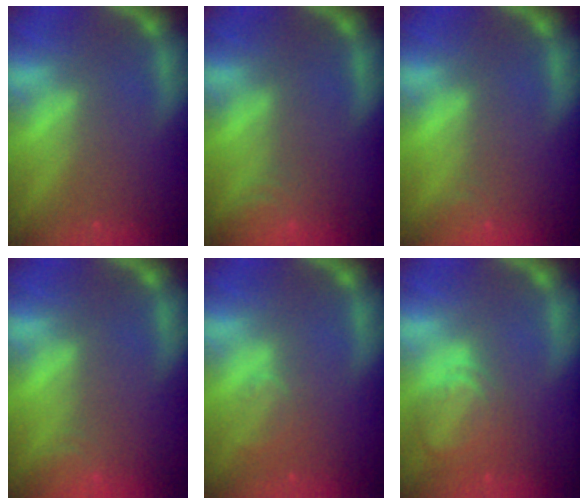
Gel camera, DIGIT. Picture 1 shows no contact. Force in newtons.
{"total": 3.5}
{"total": 1.4}
{"total": 2.4}
{"total": 2.0}
{"total": 4.5}